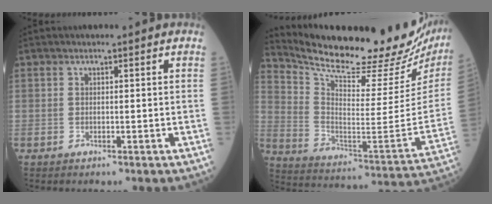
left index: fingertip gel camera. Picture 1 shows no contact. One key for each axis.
{"total": 28.3, "fx": 24.4, "fy": 5.3, "fz": 13.3, "tx": -0.229, "ty": -0.069, "tz": 0.336}